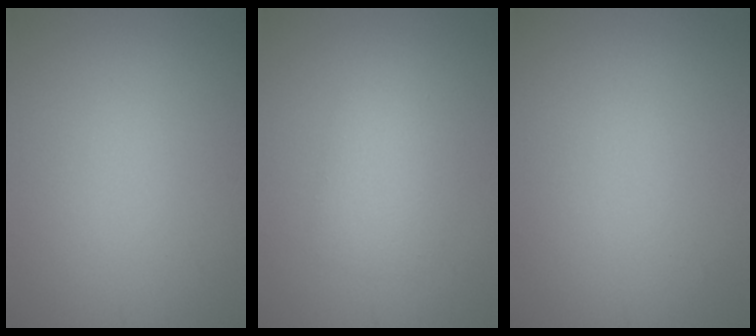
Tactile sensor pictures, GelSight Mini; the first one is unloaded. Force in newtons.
{"total": 2.4, "press": 2.4, "slide": 0.2}
{"total": 0.0}